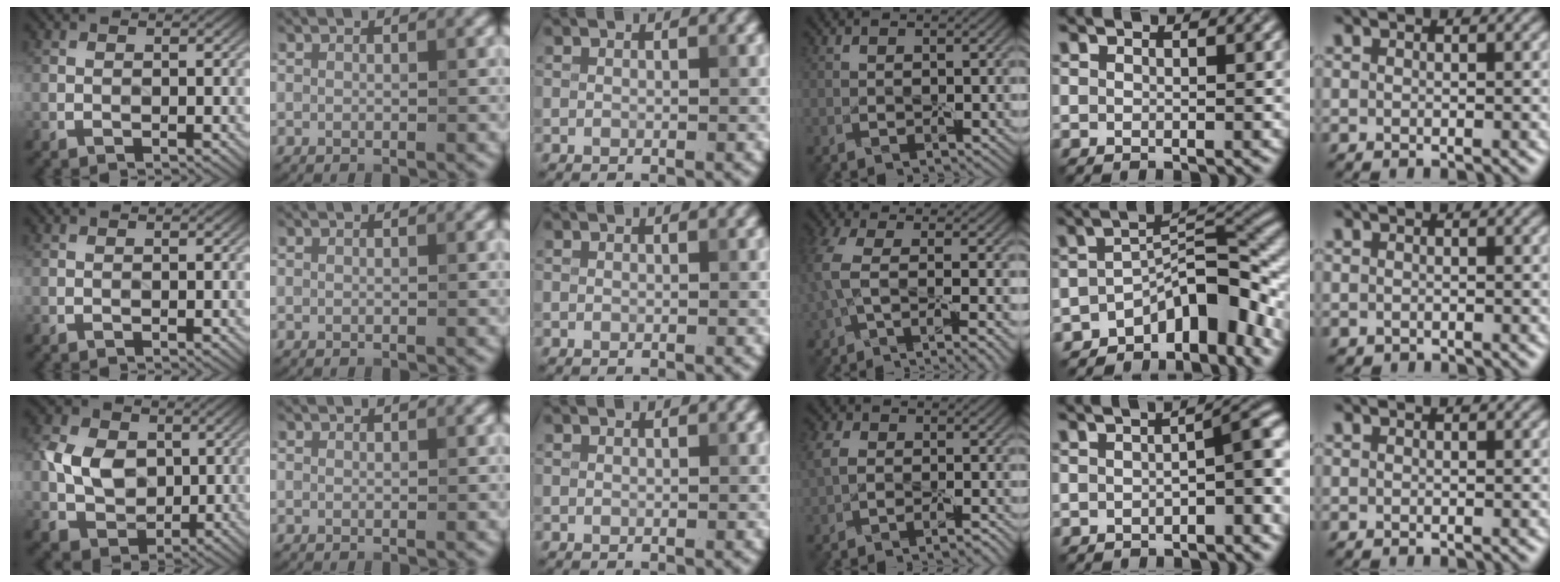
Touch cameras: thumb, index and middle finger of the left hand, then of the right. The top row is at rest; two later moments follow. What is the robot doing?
{"motion": "peel", "object": "window cling"}